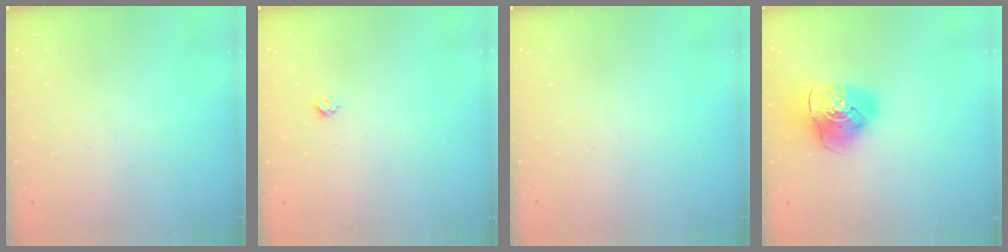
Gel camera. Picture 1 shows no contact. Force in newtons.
{"total": 3.3, "press": 3.3, "slide": 0.5}
{"total": 0.0}
{"total": 10.6, "press": 10.5, "slide": 1.2}